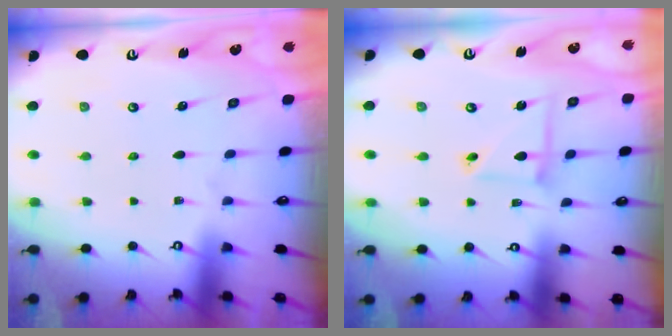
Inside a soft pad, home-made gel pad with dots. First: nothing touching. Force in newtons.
{"total": 6.1, "press": 6.1, "slide": 0.4}